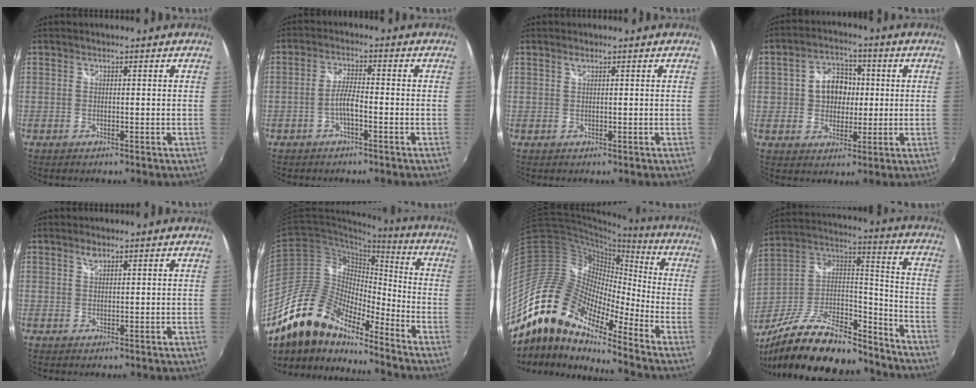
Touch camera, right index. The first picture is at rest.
{"total": 3.6, "force": [-1.6, 0.6, 3.1], "torque": [-0.066, 0.007, -0.031]}
{"total": 0.6, "force": [0.4, 0.1, 0.4], "torque": [-0.008, 0.003, 0.008]}
{"total": 8.5, "force": [0.8, 6.9, 4.9], "torque": [-0.093, 0.023, 0.017]}
{"total": 1.5, "force": [1.1, 0.6, 0.8], "torque": [-0.013, 0.003, 0.018]}
{"total": 17.9, "force": [-14.7, 6.2, 8.3], "torque": [-0.149, 0.001, -0.278]}
{"total": 18.1, "force": [-13.0, 6.0, 11.1], "torque": [-0.179, -0.016, -0.264]}
{"total": 26.6, "force": [-20.1, 9.3, 14.7], "torque": [-0.276, 0.004, -0.320]}